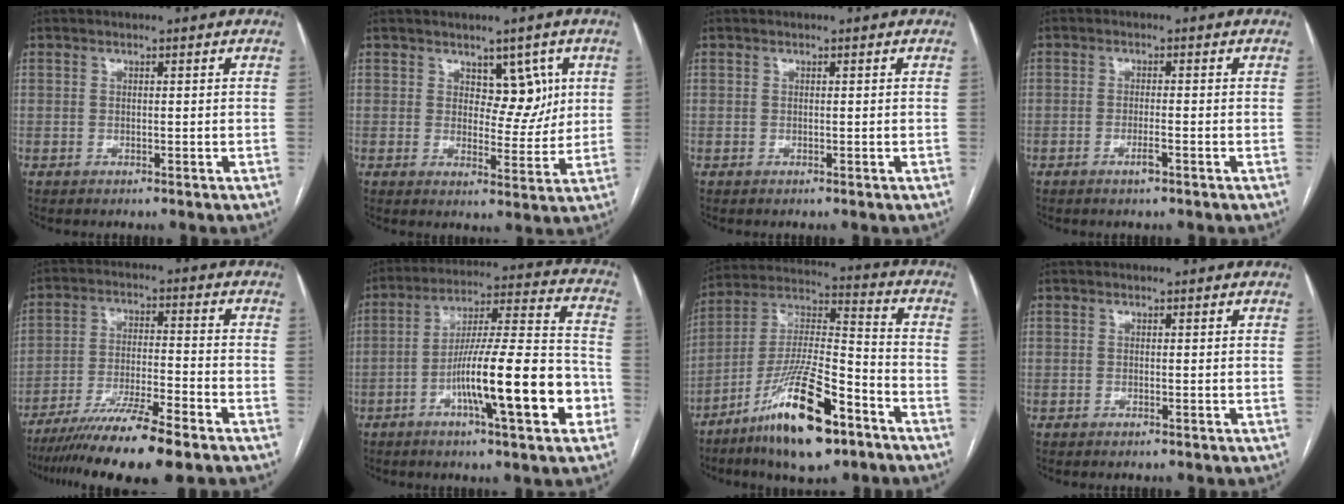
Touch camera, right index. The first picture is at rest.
{"total": 5.5, "force": [2.3, 3.2, 3.8], "torque": [-0.038, 0.003, 0.036]}
{"total": 0.0}
{"total": 1.9, "force": [-1.1, 0.2, 1.6], "torque": [-0.029, -0.001, -0.019]}
{"total": 13.4, "force": [-10.3, -0.1, 8.5], "torque": [-0.148, -0.029, -0.174]}
{"total": 17.9, "force": [-6.4, 1.8, 16.7], "torque": [-0.272, 0.007, -0.099]}
{"total": 18.0, "force": [-10.6, 3.9, 14.0], "torque": [-0.276, -0.013, -0.186]}
{"total": 0.0}